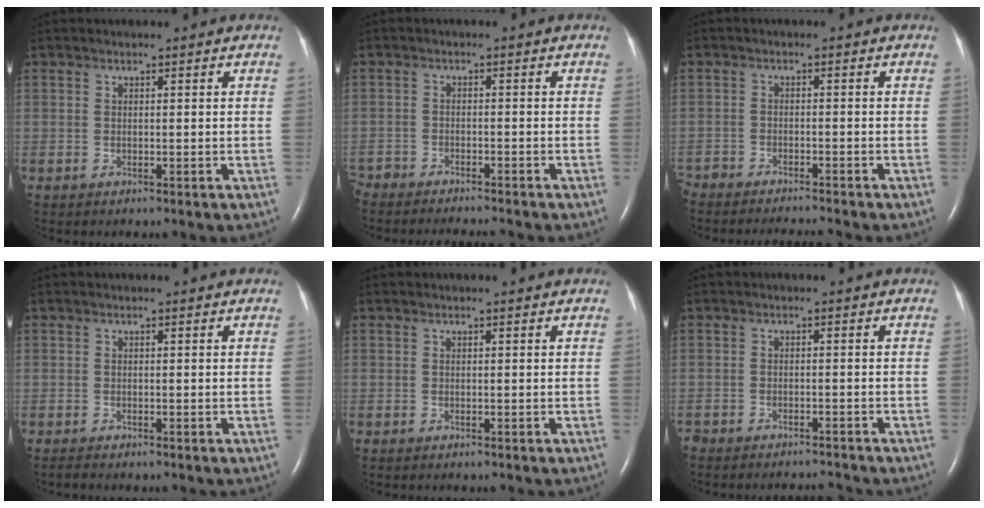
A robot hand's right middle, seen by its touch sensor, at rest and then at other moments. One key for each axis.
{"total": 9.8, "fx": -9.1, "fy": 1.4, "fz": 3.3, "tx": -0.050, "ty": -0.016, "tz": -0.133}
{"total": 8.6, "fx": -8.2, "fy": 0.7, "fz": 2.6, "tx": -0.034, "ty": -0.013, "tz": -0.123}
{"total": 0.5, "fx": -0.5, "fy": 0.0, "fz": 0.1, "tx": -0.008, "ty": -0.003, "tz": -0.010}
{"total": 0.0}
{"total": 4.7, "fx": -4.7, "fy": 0.4, "fz": 0.4, "tx": -0.003, "ty": -0.010, "tz": -0.073}